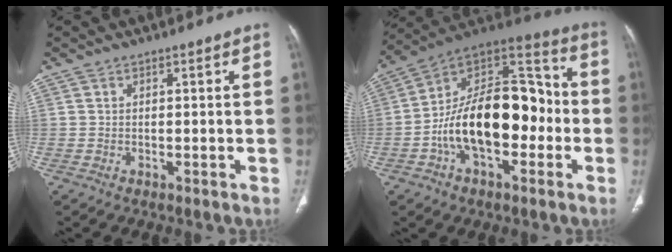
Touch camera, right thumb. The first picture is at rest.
{"total": 23.5, "force": [-3.9, 13.0, 19.2], "torque": [-0.294, 0.055, -0.066]}